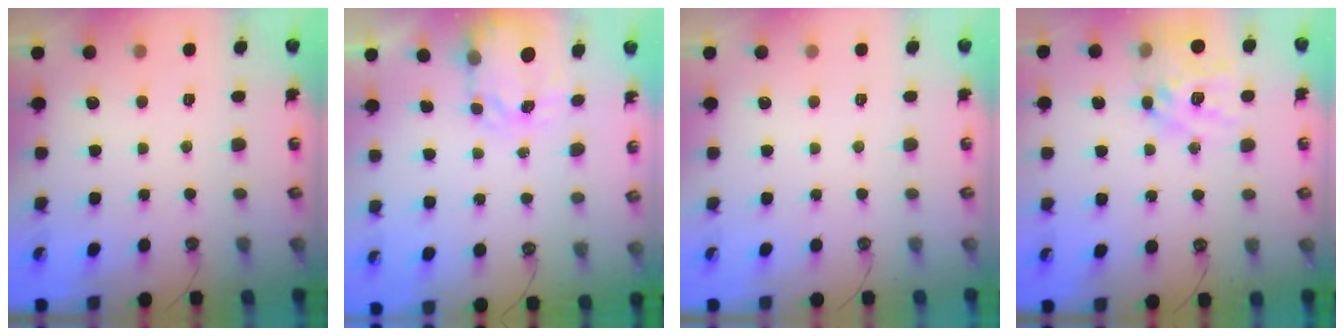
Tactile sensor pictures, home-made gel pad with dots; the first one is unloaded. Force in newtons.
{"total": 3.5, "press": 3.5, "slide": 0.4}
{"total": 0.0}
{"total": 14.4, "press": 14.3, "slide": 1.2}